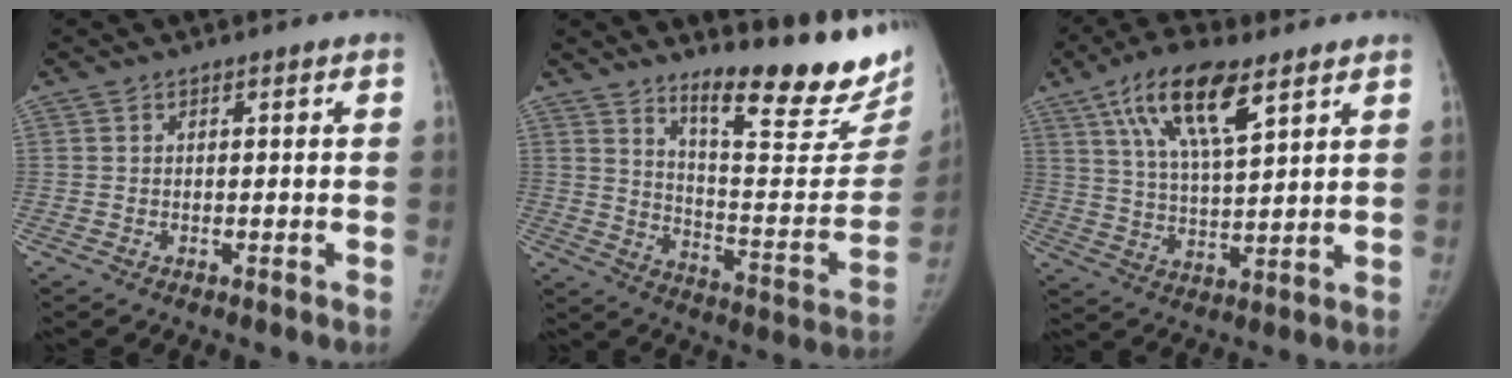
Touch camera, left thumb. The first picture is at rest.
{"total": 21.9, "force": [17.4, 4.4, 12.5], "torque": [-0.140, -0.150, 0.248]}
{"total": 14.9, "force": [8.0, 5.3, 11.4], "torque": [-0.190, -0.022, 0.146]}